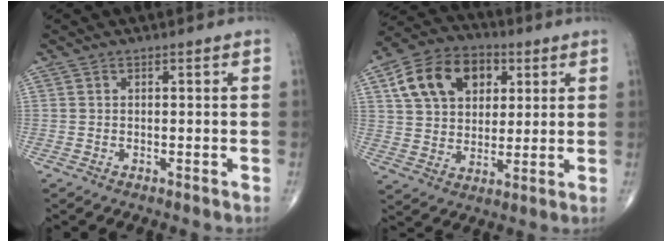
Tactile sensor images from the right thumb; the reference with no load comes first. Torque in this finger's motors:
{"motor_torque": [0.15, 0.30, 0.13, 0.08, 0.13]}